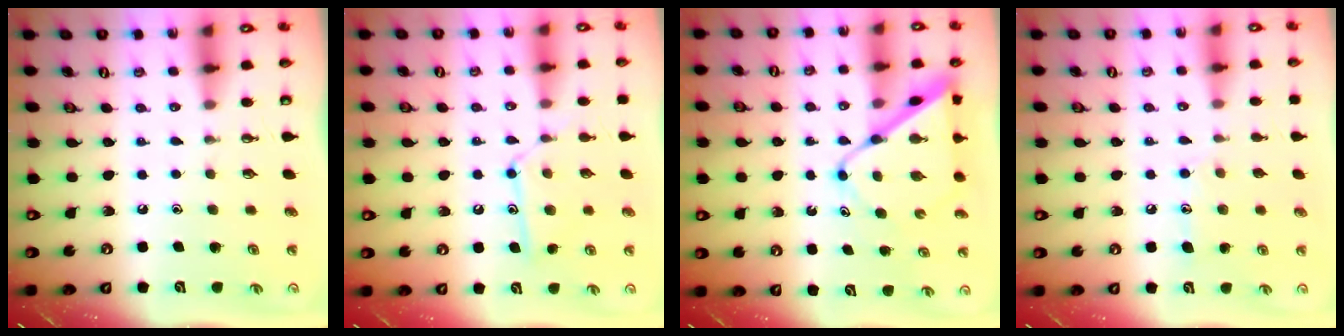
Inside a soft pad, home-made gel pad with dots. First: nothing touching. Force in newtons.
{"total": 12.5, "press": 12.5, "slide": 0.9}
{"total": 10.7, "press": 10.7, "slide": 0.9}
{"total": 8.3, "press": 8.3, "slide": 0.6}